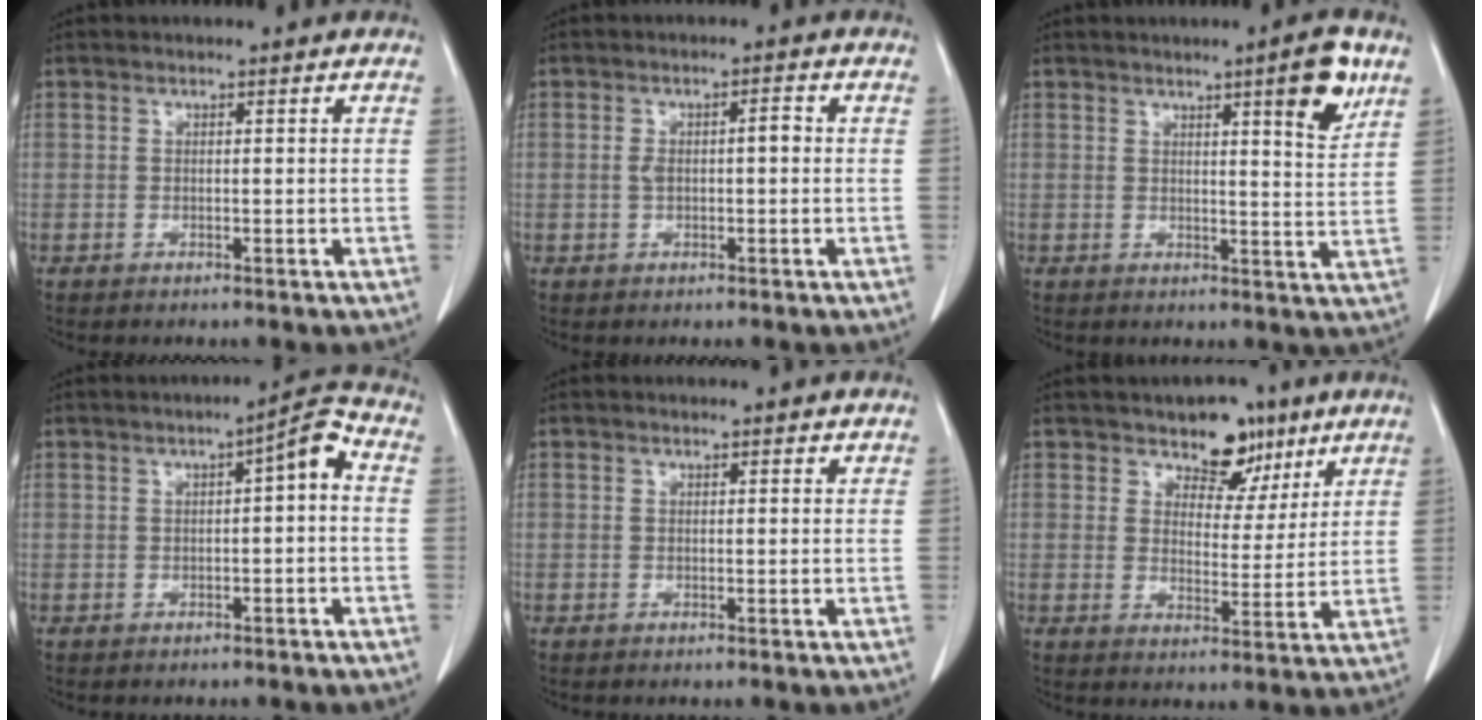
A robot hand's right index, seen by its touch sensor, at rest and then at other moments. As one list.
[{"total": 3.1, "force": [0.0, 1.2, 2.9], "torque": [-0.062, 0.016, 0.004]}, {"total": 6.9, "force": [4.1, 0.5, 5.6], "torque": [-0.071, -0.012, 0.052]}, {"total": 4.5, "force": [0.3, 0.7, 4.4], "torque": [-0.058, 0.018, -0.001]}, {"total": 0.9, "force": [0.8, 0.3, 0.3], "torque": [-0.009, 0.007, 0.007]}, {"total": 7.1, "force": [4.9, 4.1, 3.1], "torque": [-0.032, 0.001, 0.075]}]